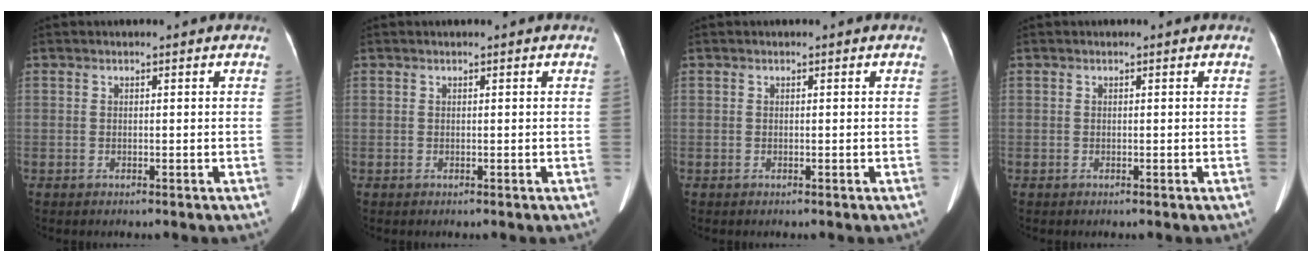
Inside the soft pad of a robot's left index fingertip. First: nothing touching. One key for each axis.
{"total": 0.0}
{"total": 0.0}
{"total": 0.0}